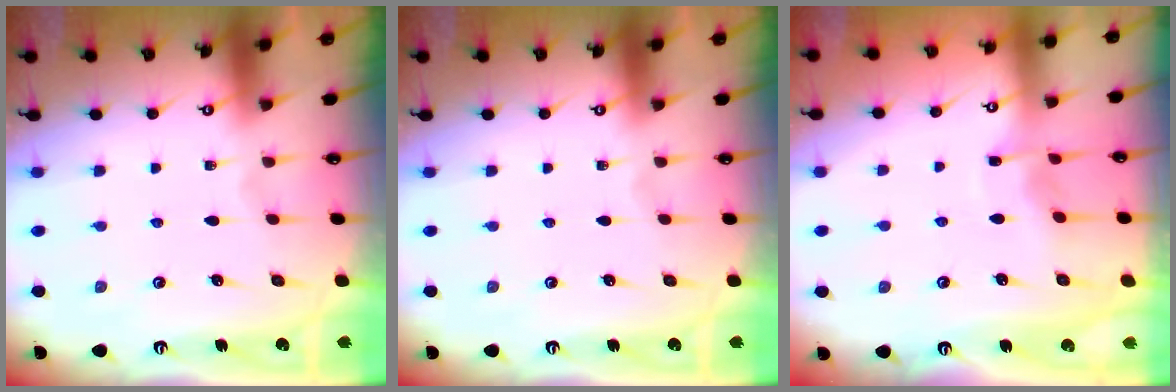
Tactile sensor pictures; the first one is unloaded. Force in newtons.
{"total": 0.0}
{"total": 4.3, "press": 4.2, "slide": 0.6}